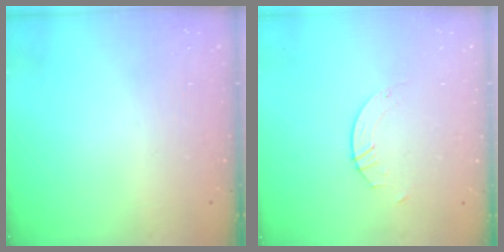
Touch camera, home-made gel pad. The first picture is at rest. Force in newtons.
{"total": 2.6, "press": 2.6, "slide": 0.2}